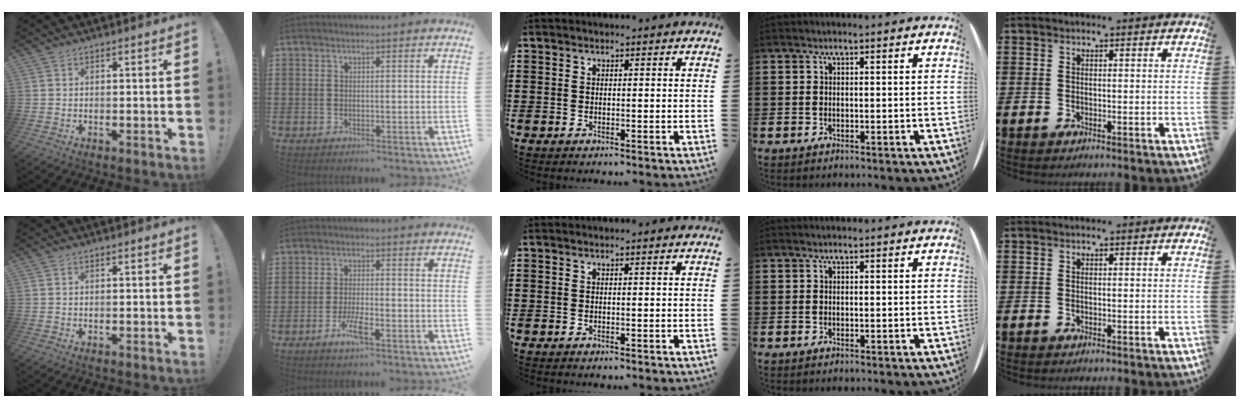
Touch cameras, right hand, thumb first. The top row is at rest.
{"index": {"total": 4.8, "force": [-2.4, 1.0, 4.0], "torque": [-0.084, -0.006, -0.046]}}